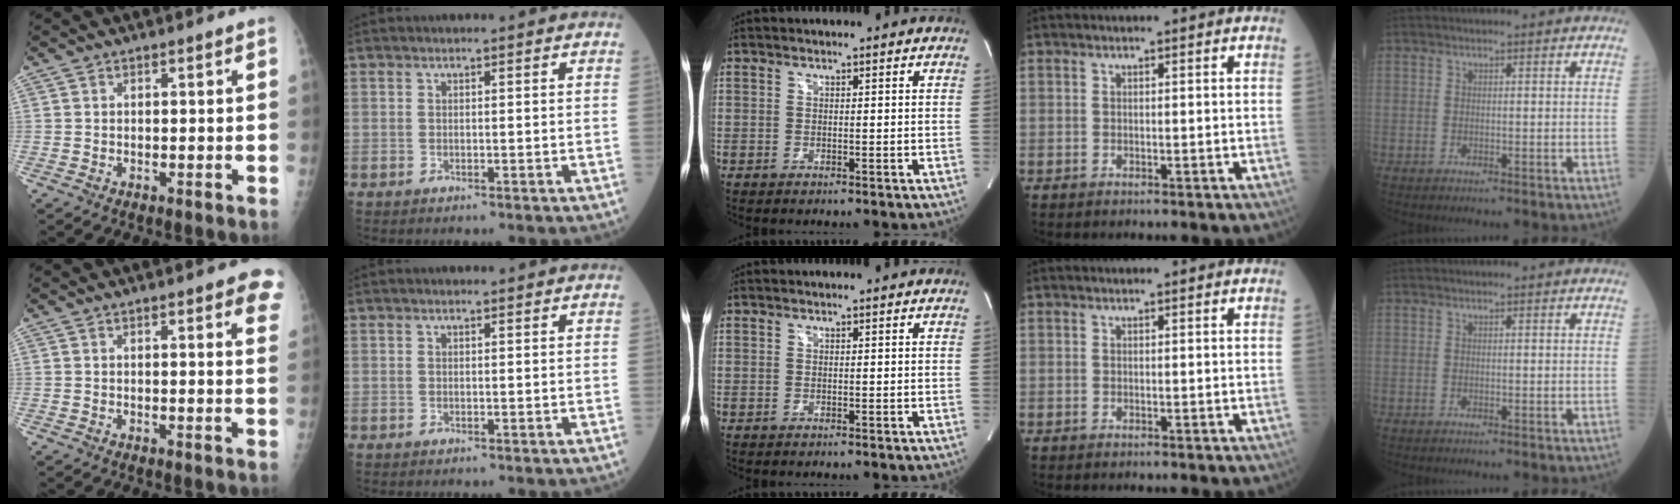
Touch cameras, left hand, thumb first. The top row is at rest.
{"thumb": {"total": 6.7, "force": [4.1, 1.8, 5.0], "torque": [-0.038, -0.010, 0.038]}, "index": {"total": 1.1, "force": [0.8, 0.2, 0.7], "torque": [-0.011, 0.010, 0.009]}}